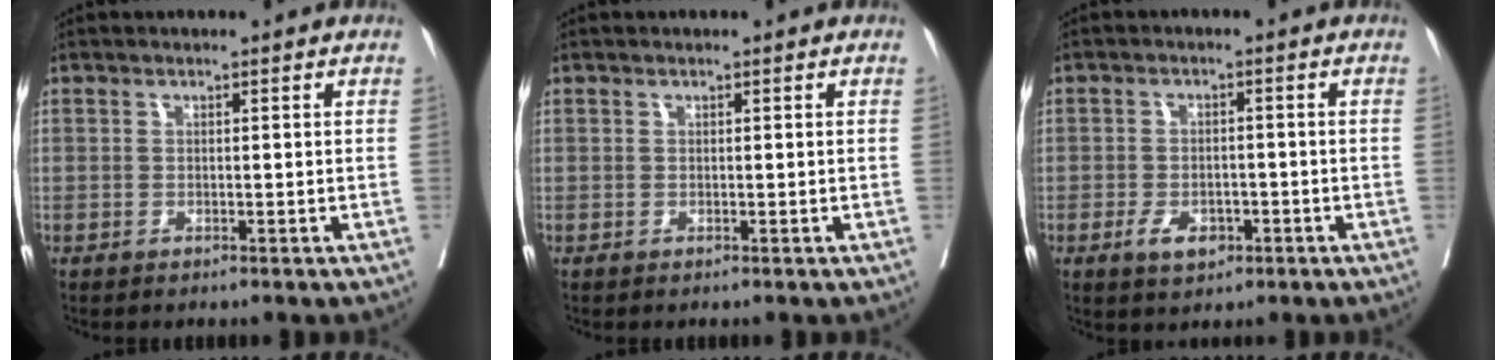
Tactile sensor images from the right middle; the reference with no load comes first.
{"total": 0.0}
{"total": 4.2, "force": [-2.1, 2.4, 2.7], "torque": [-0.052, 0.000, -0.027]}